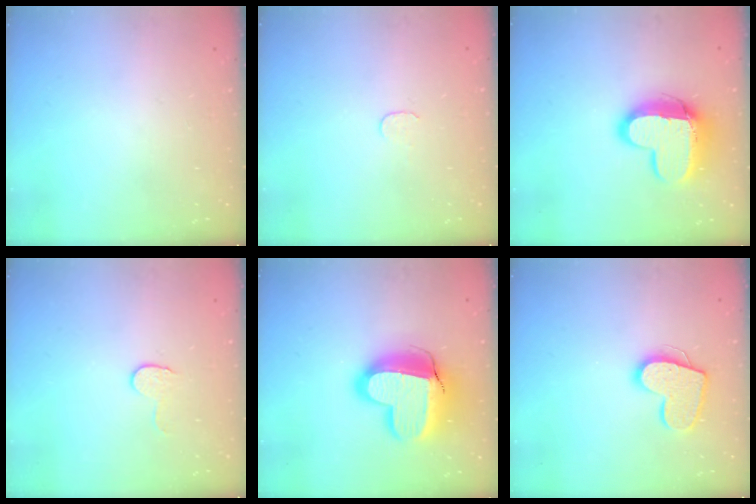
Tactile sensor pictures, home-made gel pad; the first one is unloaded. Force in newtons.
{"total": 3.7, "press": 3.7, "slide": 0.4}
{"total": 14.2, "press": 14.2, "slide": 1.1}
{"total": 4.6, "press": 4.6, "slide": 0.4}
{"total": 18.3, "press": 18.3, "slide": 1.4}
{"total": 13.5, "press": 13.5, "slide": 0.9}